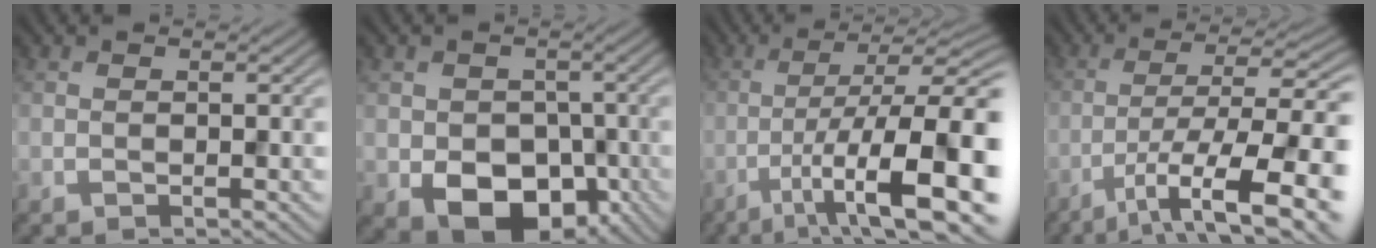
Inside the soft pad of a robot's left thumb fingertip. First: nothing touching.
{"total": 8.5, "force": [-2.8, 6.4, 4.8], "torque": [-0.086, -0.023, -0.052]}
{"total": 15.3, "force": [-6.4, 3.8, 13.3], "torque": [-0.219, -0.006, -0.099]}
{"total": 12.4, "force": [-6.5, 2.9, 10.2], "torque": [-0.179, -0.008, -0.104]}